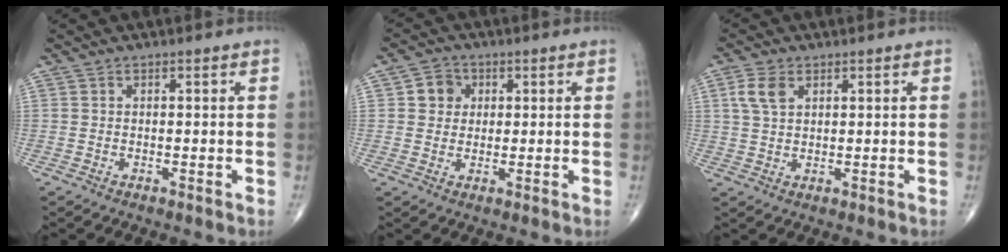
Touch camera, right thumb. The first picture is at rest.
{"total": 4.5, "force": [1.0, 4.1, 1.5], "torque": [0.001, 0.003, 0.011]}
{"total": 4.5, "force": [1.8, 2.8, 3.1], "torque": [-0.063, 0.003, 0.036]}